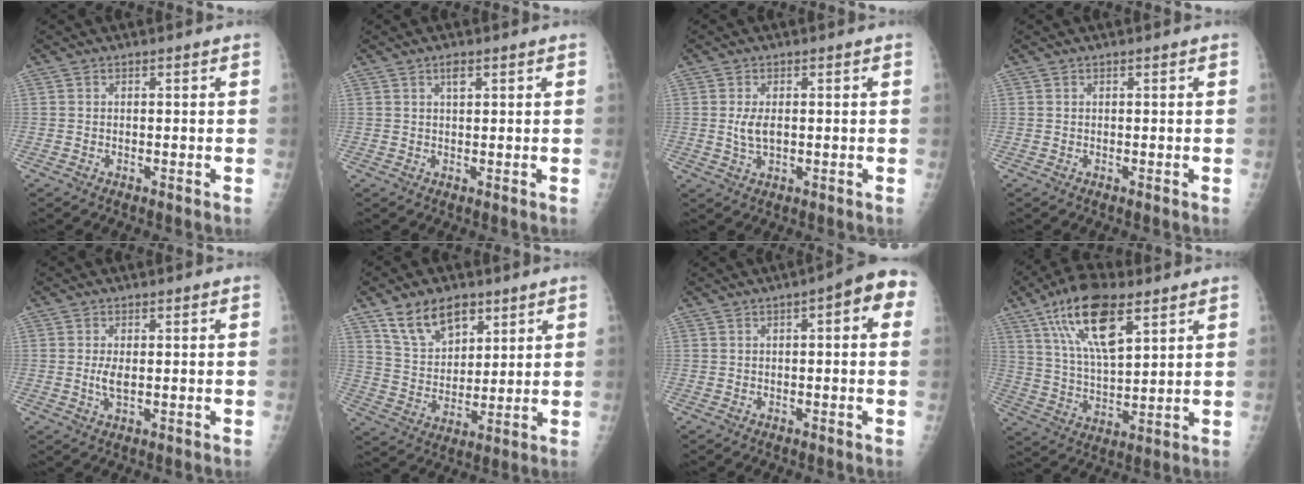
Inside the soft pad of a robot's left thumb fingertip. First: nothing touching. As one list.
[{"total": 1.8, "force": [1.1, 0.8, 1.3], "torque": [-0.018, -0.004, 0.018]}, {"total": 3.4, "force": [0.3, 1.9, 2.8], "torque": [-0.058, -0.007, 0.008]}, {"total": 0.0}, {"total": 2.5, "force": [0.1, 1.1, 2.2], "torque": [-0.049, -0.006, 0.003]}, {"total": 11.4, "force": [7.2, 6.8, 5.7], "torque": [-0.071, -0.037, 0.138]}, {"total": 7.5, "force": [2.1, 2.5, 6.7], "torque": [-0.069, 0.019, 0.015]}, {"total": 16.2, "force": [8.6, 6.4, 12.1], "torque": [-0.201, -0.026, 0.157]}]